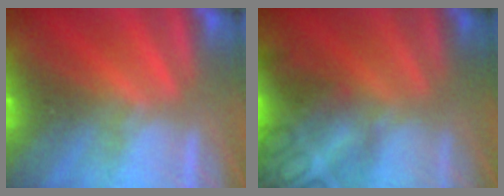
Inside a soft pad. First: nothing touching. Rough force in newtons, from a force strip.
{"total": 7.5}